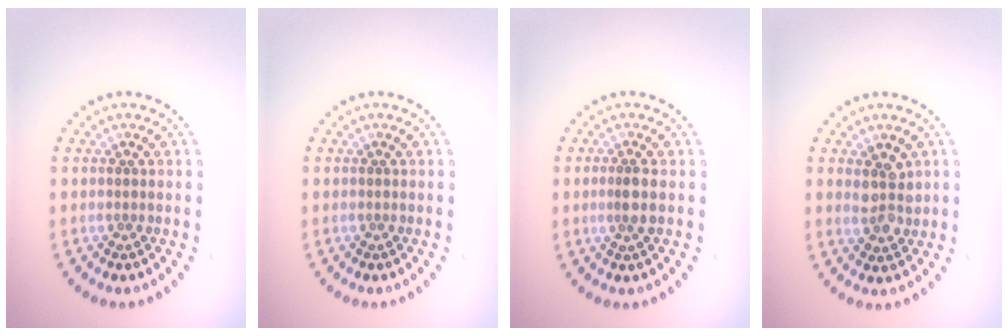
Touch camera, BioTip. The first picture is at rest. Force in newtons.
{"total": 0.0}
{"total": 1.7, "press": 1.5, "slide": 0.9}
{"total": 2.8, "press": 2.7, "slide": 0.9}